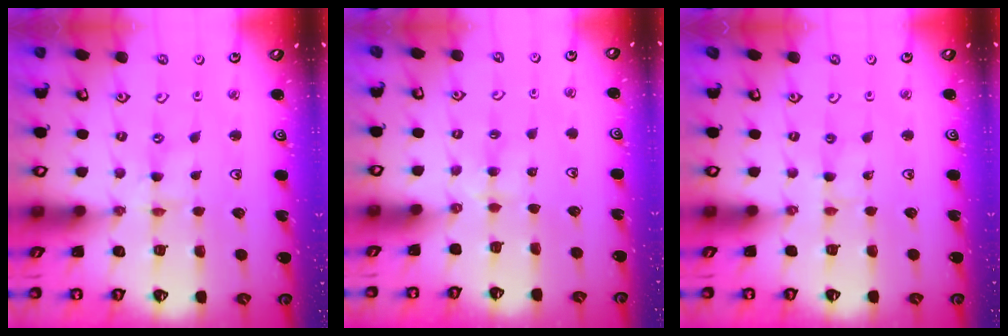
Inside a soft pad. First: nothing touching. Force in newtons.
{"total": 2.8, "press": 2.8, "slide": 0.5}
{"total": 1.0, "press": 1.0, "slide": 0.2}